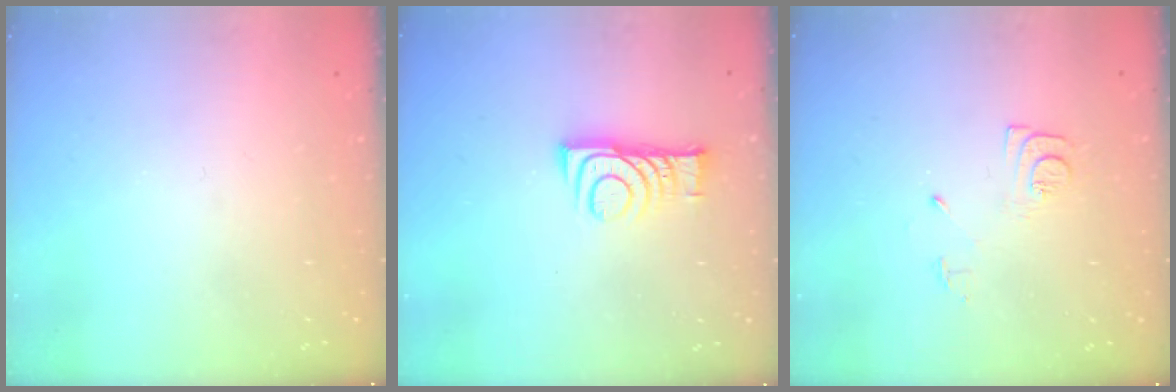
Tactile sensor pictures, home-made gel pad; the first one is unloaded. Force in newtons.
{"total": 8.8, "press": 8.8, "slide": 0.1}
{"total": 8.4, "press": 8.3, "slide": 0.8}